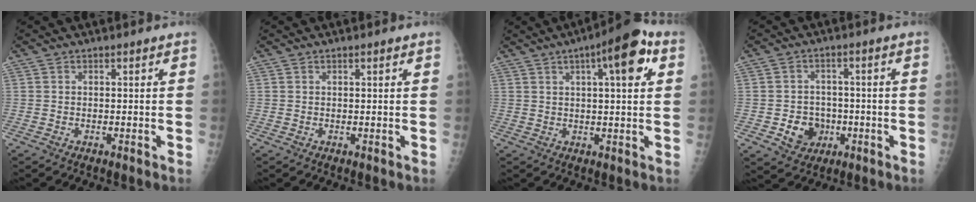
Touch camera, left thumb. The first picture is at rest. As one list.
[{"total": 0.9, "force": [0.5, 0.1, 0.7], "torque": [-0.011, 0.000, 0.007]}, {"total": 11.6, "force": [4.5, 3.1, 10.2], "torque": [-0.133, 0.007, 0.058]}, {"total": 6.6, "force": [-1.9, 5.7, 2.8], "torque": [-0.015, 0.014, -0.025]}]